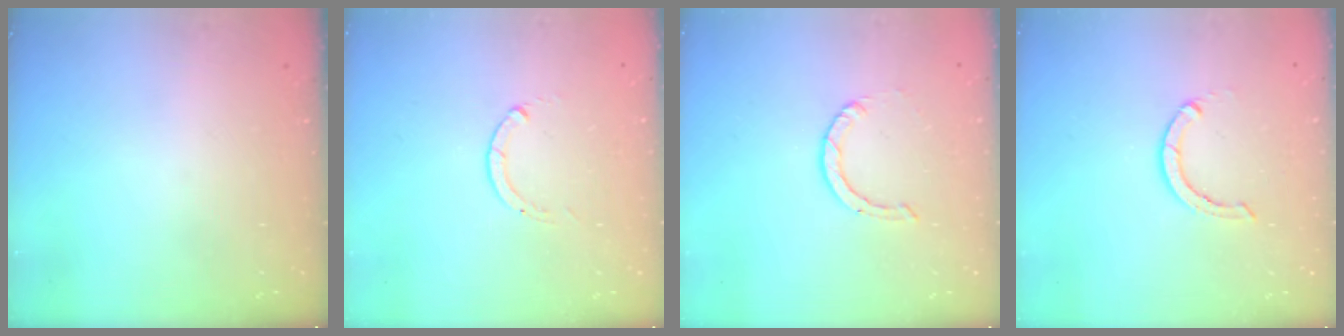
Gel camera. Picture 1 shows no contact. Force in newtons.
{"total": 0.0}
{"total": 0.9, "press": 0.9, "slide": 0.1}
{"total": 2.9, "press": 2.9, "slide": 0.1}